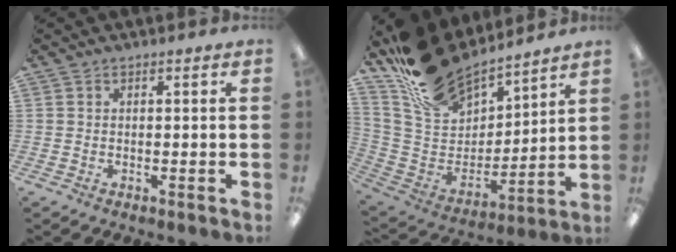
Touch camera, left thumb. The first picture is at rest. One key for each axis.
{"total": 21.9, "fx": 17.8, "fy": 10.2, "fz": 7.8, "tx": -0.170, "ty": -0.118, "tz": 0.328}